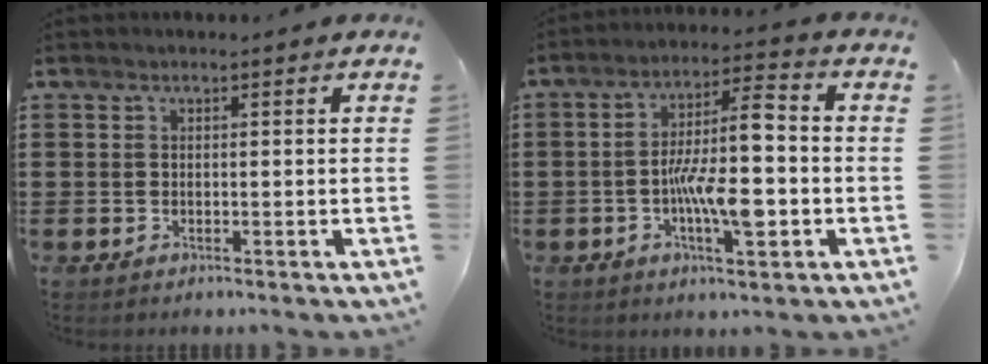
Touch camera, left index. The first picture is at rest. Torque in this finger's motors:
{"motor_torque": [1.46, -0.68, 1.05, 0.21]}